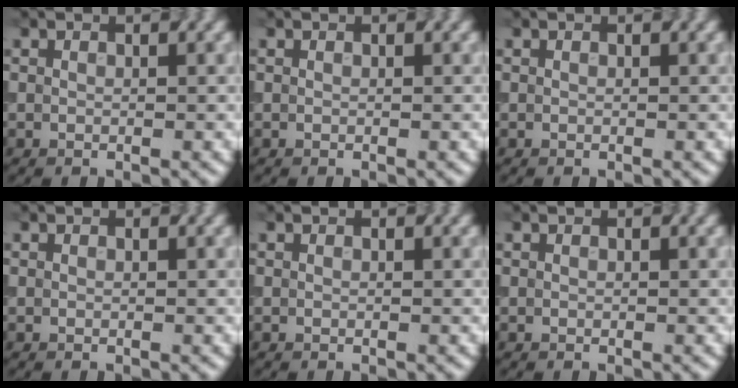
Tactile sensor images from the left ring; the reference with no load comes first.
{"total": 0.0}
{"total": 0.0}
{"total": 0.0}
{"total": 0.0}
{"total": 0.0}